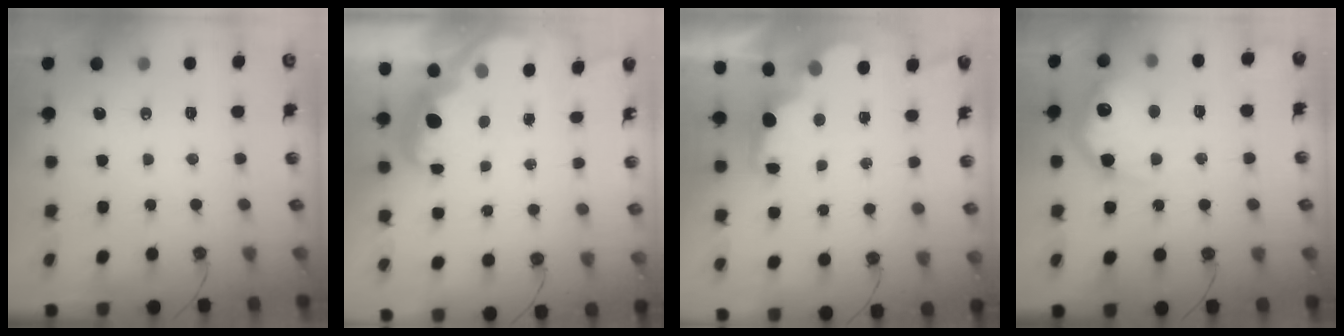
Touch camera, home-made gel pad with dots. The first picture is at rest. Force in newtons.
{"total": 4.2, "press": 4.1, "slide": 0.7}
{"total": 2.7, "press": 2.6, "slide": 0.8}
{"total": 17.1, "press": 17.1, "slide": 0.7}